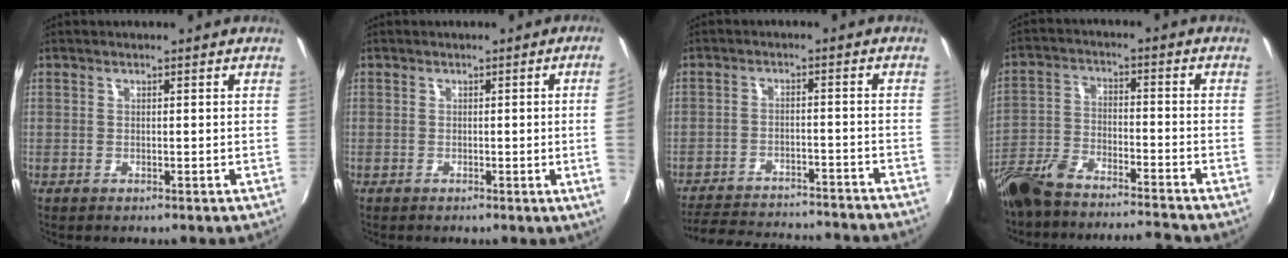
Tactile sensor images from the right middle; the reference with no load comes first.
{"total": 4.6, "force": [0.4, -2.1, 4.1], "torque": [-0.062, -0.006, 0.008]}
{"total": 21.0, "force": [-18.9, 4.0, 8.2], "torque": [-0.165, -0.012, -0.253]}
{"total": 14.6, "force": [-13.3, 2.0, 5.7], "torque": [-0.135, -0.015, -0.244]}